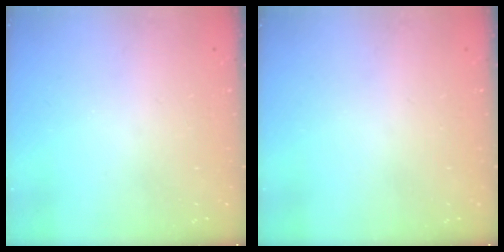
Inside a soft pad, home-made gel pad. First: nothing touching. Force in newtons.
{"total": 0.0}